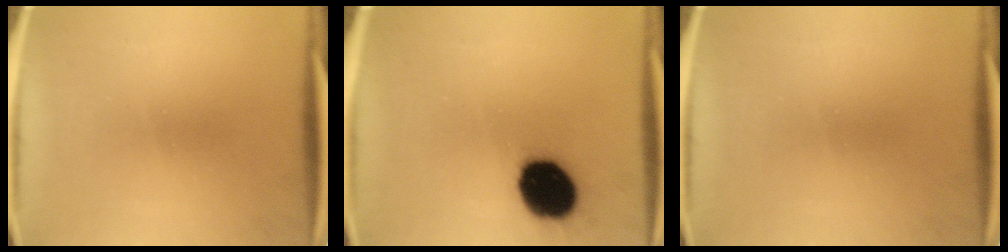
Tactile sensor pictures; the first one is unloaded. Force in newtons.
{"total": 17.3}
{"total": 0.0}